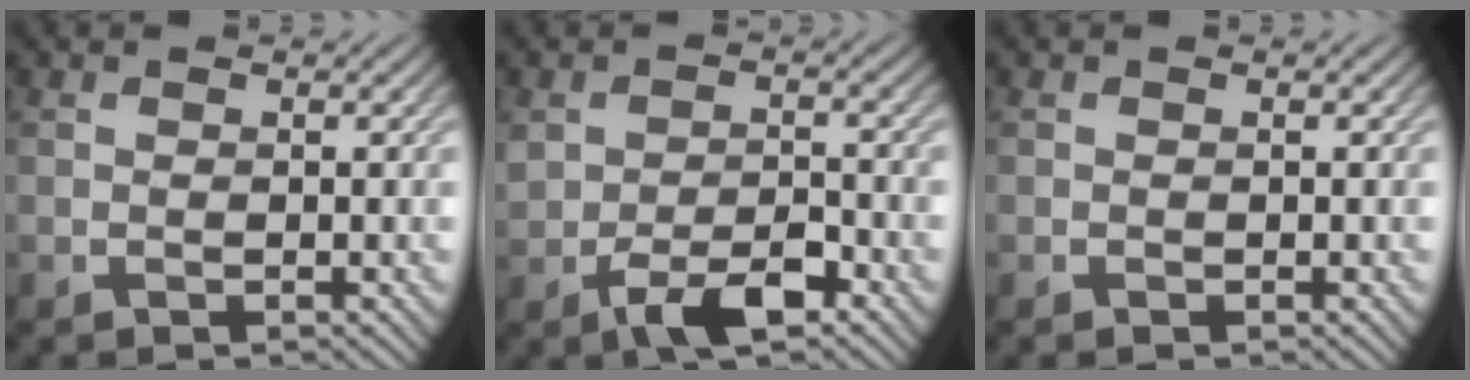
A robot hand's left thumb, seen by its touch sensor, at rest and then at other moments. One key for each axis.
{"total": 4.9, "fx": -2.5, "fy": 2.5, "fz": 3.4, "tx": -0.066, "ty": -0.005, "tz": -0.045}
{"total": 0.0}